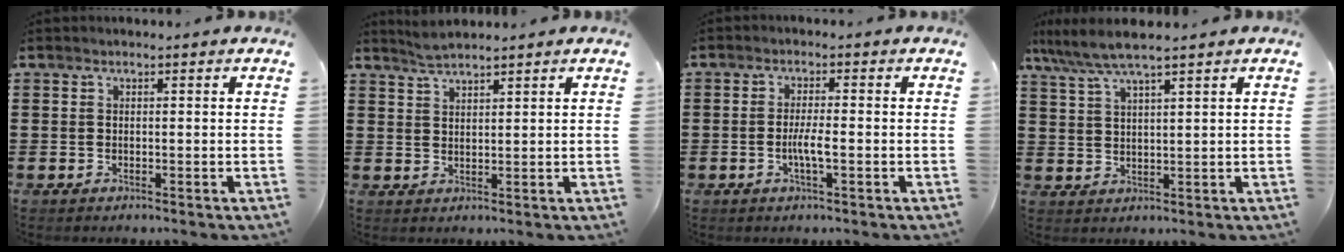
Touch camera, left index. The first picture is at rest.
{"total": 2.3, "force": [2.3, 0.1, 0.5], "torque": [-0.015, 0.002, 0.044]}
{"total": 3.3, "force": [-0.8, 0.4, 3.2], "torque": [-0.063, -0.004, -0.016]}
{"total": 5.5, "force": [4.4, 0.4, 3.3], "torque": [-0.076, -0.011, 0.077]}